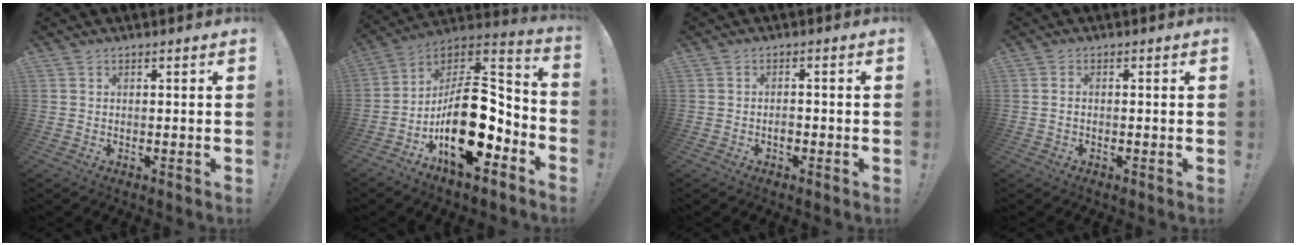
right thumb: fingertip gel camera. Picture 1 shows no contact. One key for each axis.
{"total": 22.9, "fx": -5.7, "fy": 11.6, "fz": 18.8, "tx": -0.311, "ty": 0.035, "tz": -0.083}
{"total": 1.8, "fx": -0.8, "fy": 1.2, "fz": 1.1, "tx": -0.012, "ty": 0.000, "tz": -0.016}
{"total": 0.7, "fx": -0.2, "fy": 0.6, "fz": 0.4, "tx": -0.010, "ty": 0.005, "tz": -0.003}